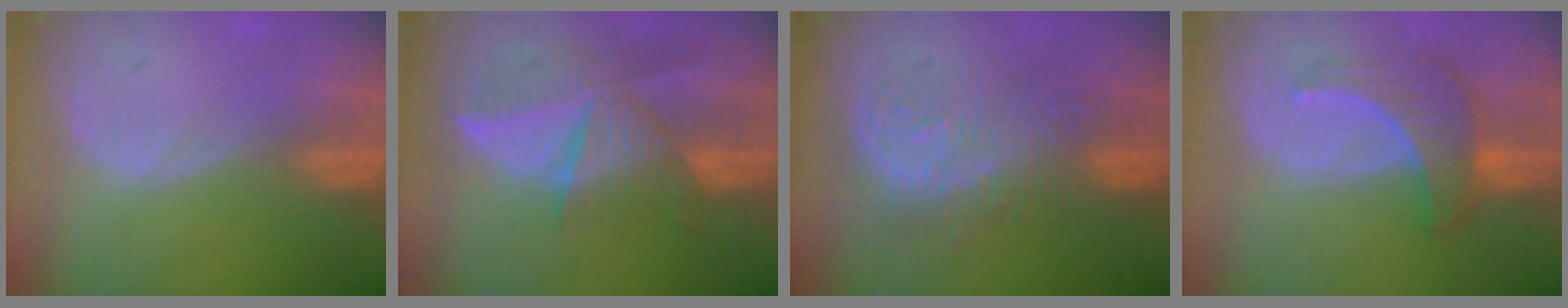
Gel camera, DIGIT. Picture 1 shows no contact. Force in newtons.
{"total": 9.5, "press": 8.5, "slide": 4.3}
{"total": 9.0, "press": 9.0, "slide": 0.6}
{"total": 7.2, "press": 6.7, "slide": 2.8}